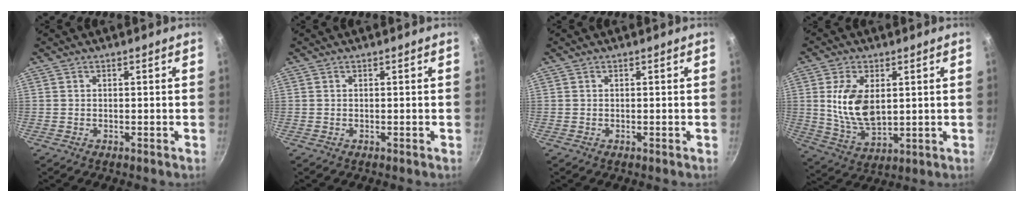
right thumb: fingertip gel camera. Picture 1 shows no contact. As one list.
[{"total": 0.0}, {"total": 0.0}, {"total": 11.5, "force": [2.1, 6.6, 9.2], "torque": [-0.166, -0.019, 0.049]}]